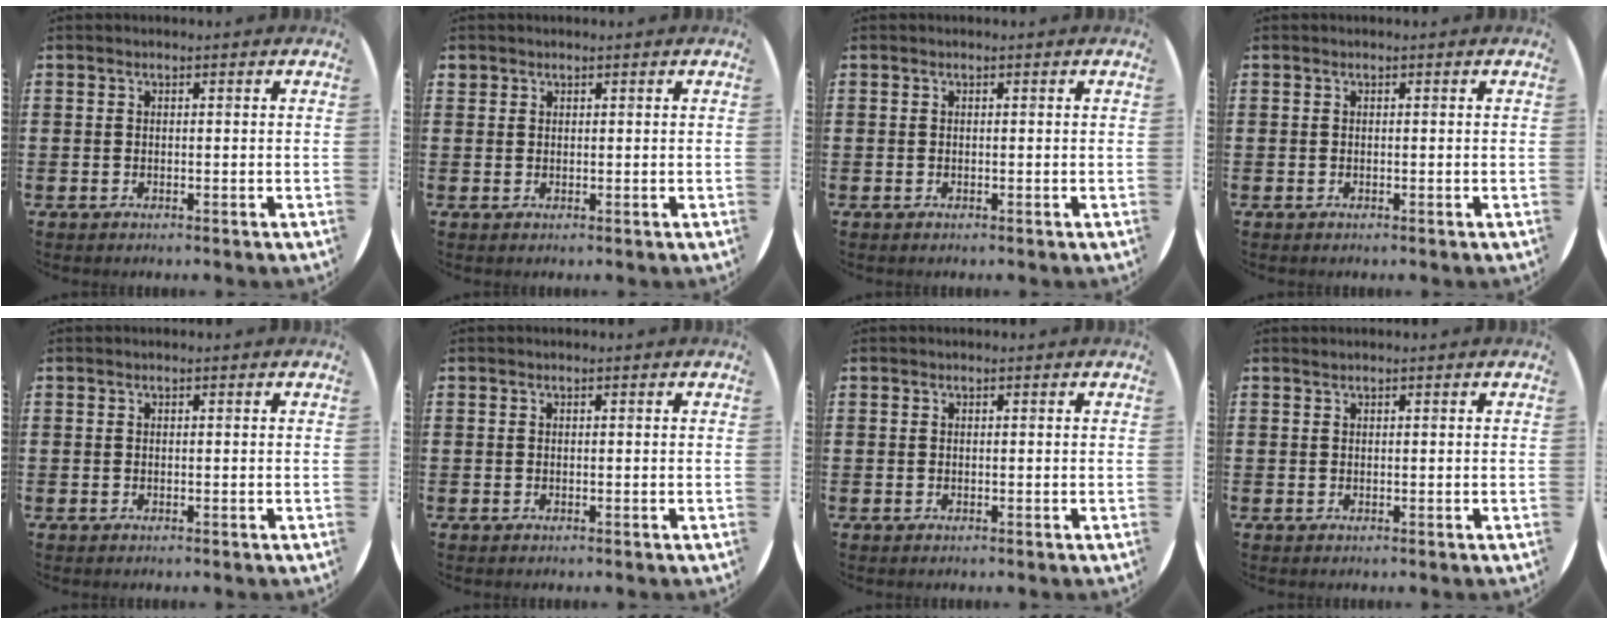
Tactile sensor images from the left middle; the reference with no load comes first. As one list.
[{"total": 0.7, "force": [0.6, 0.4, -0.1], "torque": [0.003, 0.004, 0.012]}, {"total": 0.0}, {"total": 0.0}, {"total": 0.0}, {"total": 0.0}, {"total": 0.0}, {"total": 0.0}]